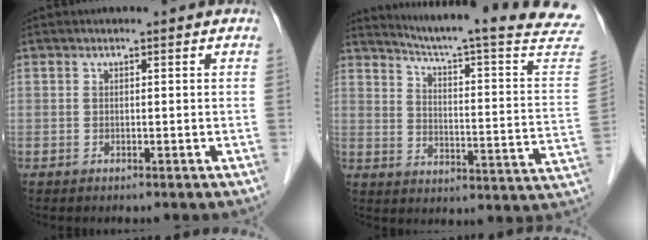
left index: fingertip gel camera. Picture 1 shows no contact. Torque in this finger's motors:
{"motor_torque": [0.09, -0.86, -0.04, 0.02]}